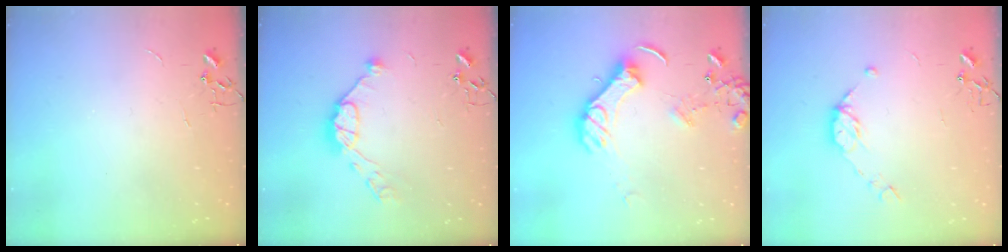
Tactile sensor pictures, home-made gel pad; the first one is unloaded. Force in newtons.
{"total": 11.7, "press": 11.7, "slide": 1.1}
{"total": 12.7, "press": 12.6, "slide": 1.4}
{"total": 8.7, "press": 8.7, "slide": 0.7}